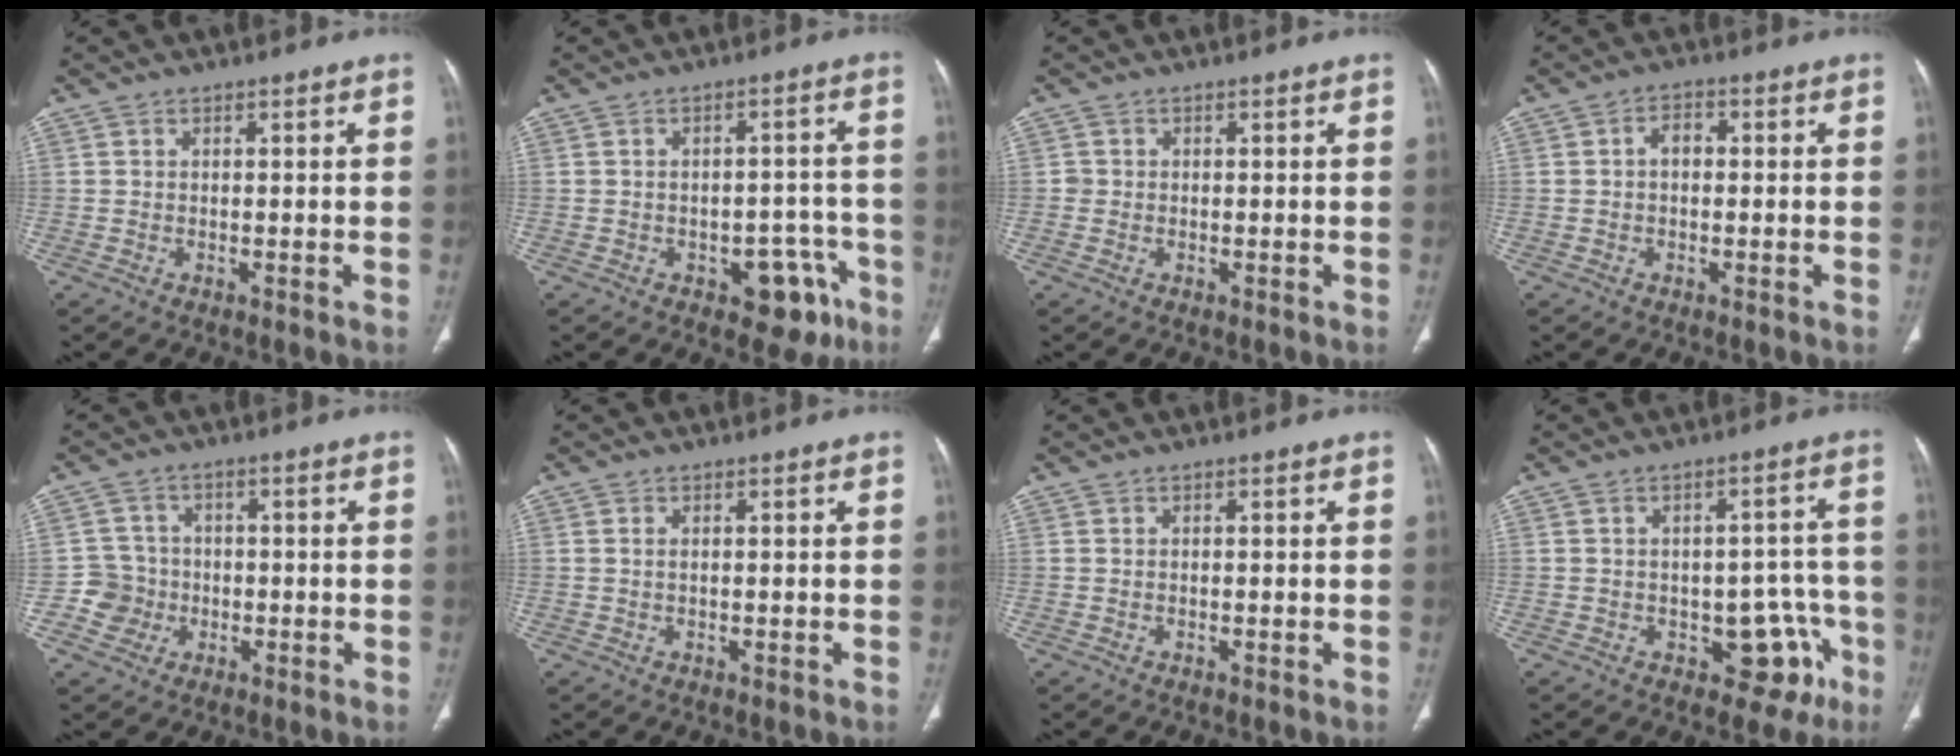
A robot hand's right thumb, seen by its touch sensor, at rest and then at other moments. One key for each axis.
{"total": 8.6, "fx": -4.4, "fy": 5.1, "fz": 5.4, "tx": -0.028, "ty": 0.036, "tz": -0.047}
{"total": 1.4, "fx": -0.2, "fy": 1.4, "fz": 0.1, "tx": 0.008, "ty": 0.006, "tz": -0.006}
{"total": 2.7, "fx": -0.1, "fy": 1.9, "fz": 1.9, "tx": -0.019, "ty": 0.014, "tz": -0.007}
{"total": 5.0, "fx": -1.3, "fy": 4.8, "fz": 0.2, "tx": 0.028, "ty": 0.015, "tz": -0.029}
{"total": 0.5, "fx": 0.1, "fy": 0.2, "fz": 0.5, "tx": -0.012, "ty": 0.002, "tz": 0.001}
{"total": 0.0}
{"total": 9.8, "fx": -4.2, "fy": 6.3, "fz": 6.3, "tx": -0.027, "ty": 0.035, "tz": -0.044}